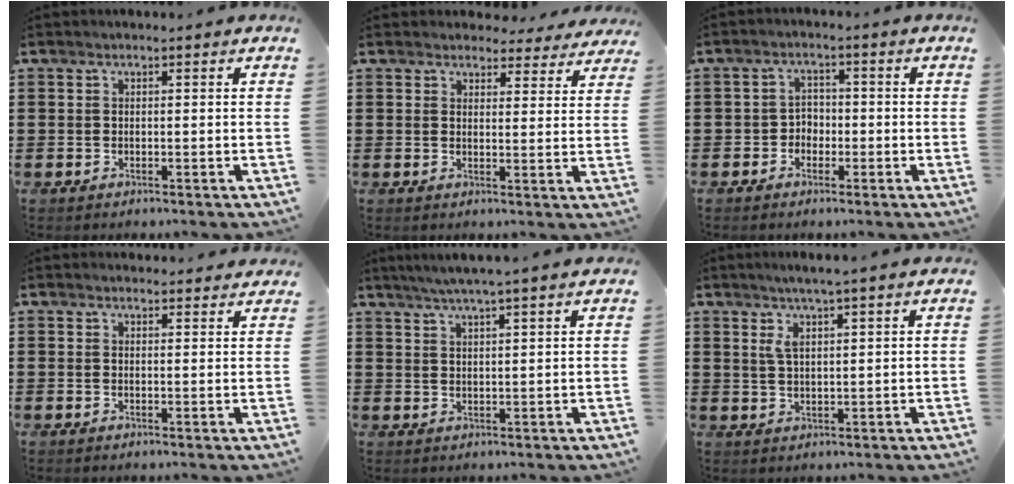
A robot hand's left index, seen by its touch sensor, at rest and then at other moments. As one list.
[{"total": 3.9, "force": [3.7, 1.1, 0.6], "torque": [-0.016, -0.012, 0.068]}, {"total": 2.6, "force": [-1.3, 2.1, 0.7], "torque": [-0.021, 0.007, -0.032]}, {"total": 1.7, "force": [1.7, 0.3, 0.1], "torque": [-0.005, 0.003, 0.033]}, {"total": 3.7, "force": [3.0, -0.7, 2.0], "torque": [-0.045, -0.007, 0.052]}, {"total": 3.7, "force": [2.0, 0.4, 3.1], "torque": [-0.064, 0.002, 0.035]}]